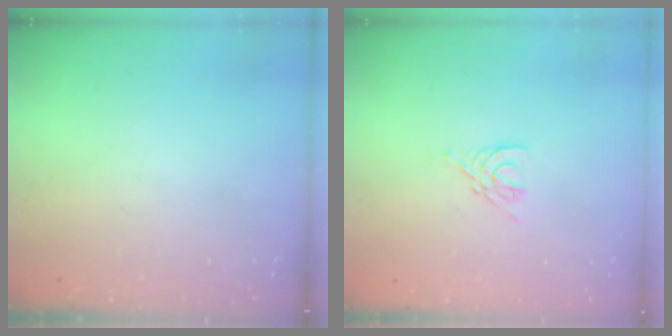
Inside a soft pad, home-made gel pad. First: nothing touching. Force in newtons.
{"total": 3.1, "press": 3.0, "slide": 0.5}